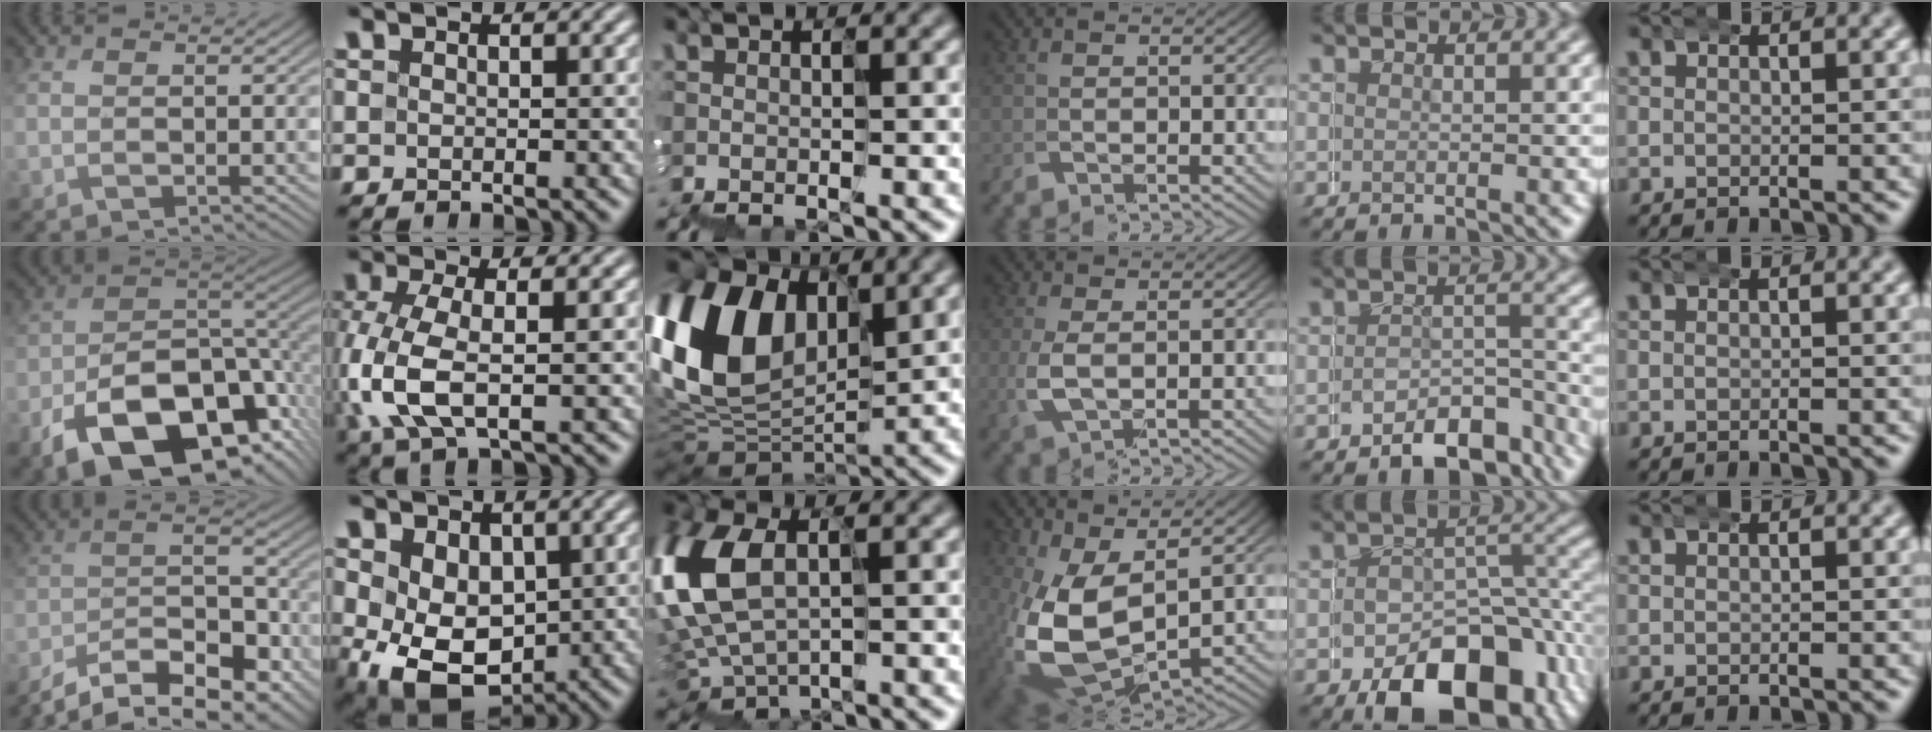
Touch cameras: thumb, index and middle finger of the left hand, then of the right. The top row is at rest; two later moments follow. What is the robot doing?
{"motion": "wrap", "object": "belt"}